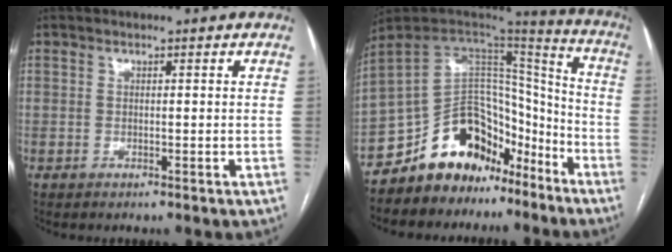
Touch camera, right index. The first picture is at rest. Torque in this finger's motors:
{"motor_torque": [0.05, -0.24, 0.08, -0.01]}